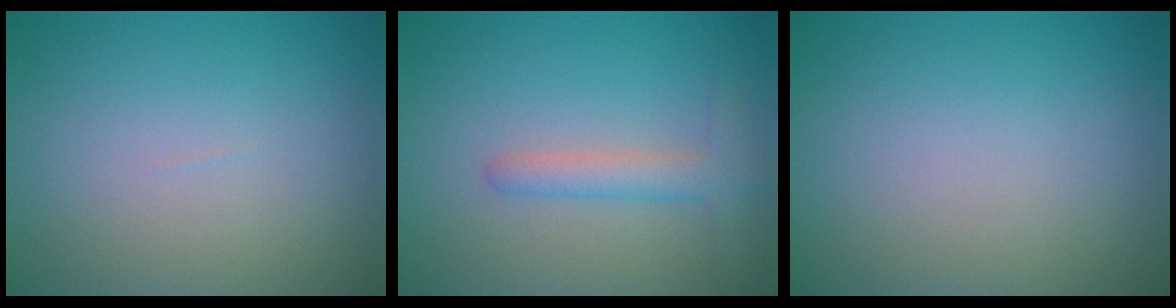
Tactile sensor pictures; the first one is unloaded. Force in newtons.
{"total": 2.6, "press": 2.6, "slide": 0.1}
{"total": 0.0}